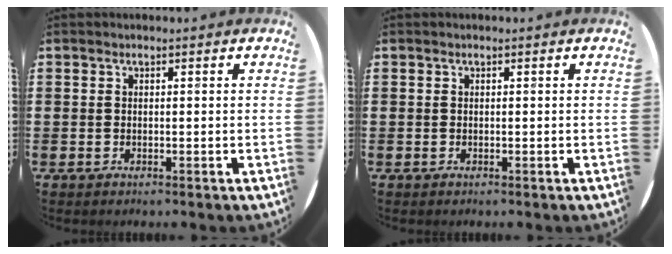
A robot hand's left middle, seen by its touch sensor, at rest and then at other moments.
{"total": 0.0}